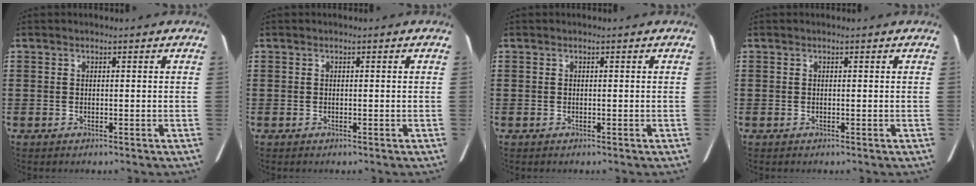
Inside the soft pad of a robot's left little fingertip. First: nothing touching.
{"total": 0.0}
{"total": 0.0}
{"total": 0.0}